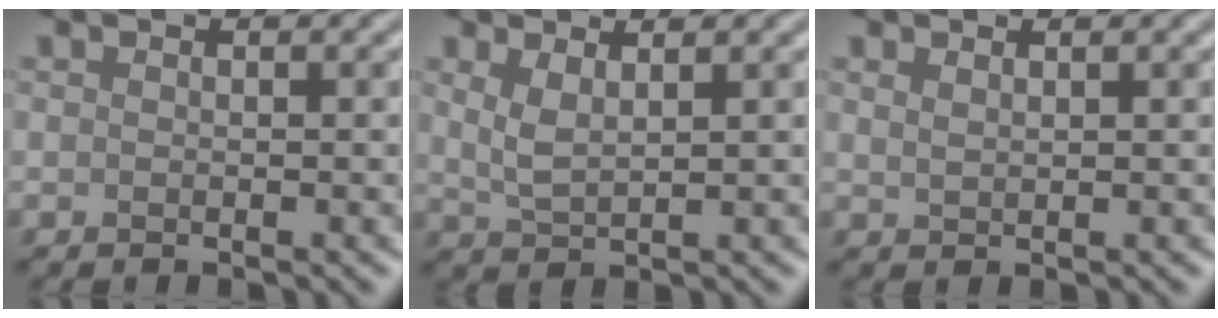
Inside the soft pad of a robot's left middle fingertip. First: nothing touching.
{"total": 2.2, "force": [1.2, 0.7, 1.7], "torque": [-0.041, -0.004, 0.027]}
{"total": 0.9, "force": [0.8, 0.3, 0.4], "torque": [-0.011, 0.000, 0.016]}